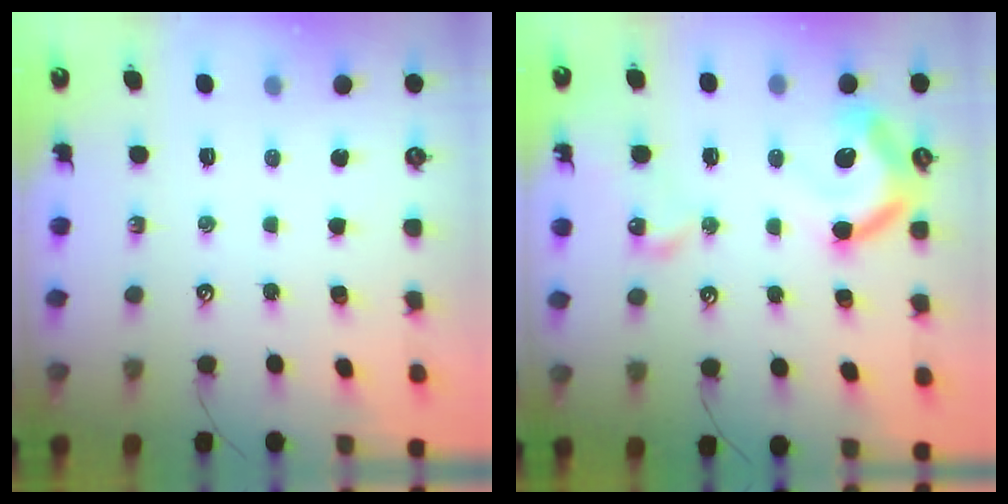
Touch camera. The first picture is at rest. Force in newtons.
{"total": 15.2, "press": 15.1, "slide": 1.4}